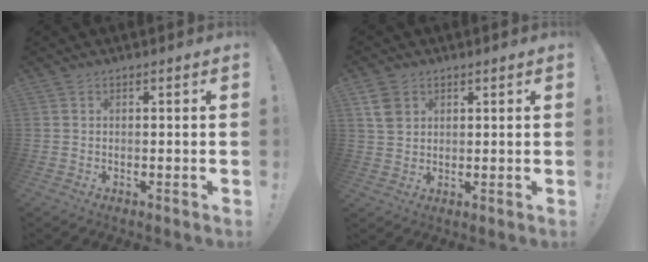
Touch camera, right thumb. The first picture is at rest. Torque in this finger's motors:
{"motor_torque": [0.16, 0.91, -0.22, -0.08, 0.01]}